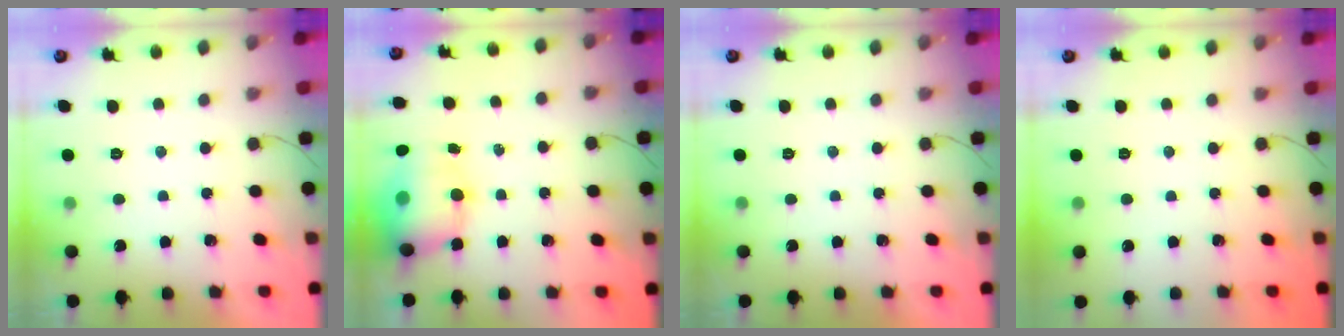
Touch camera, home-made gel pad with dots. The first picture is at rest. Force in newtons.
{"total": 11.8, "press": 11.3, "slide": 3.2}
{"total": 0.0}
{"total": 0.0}